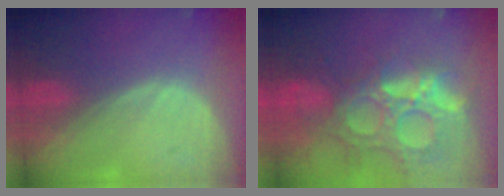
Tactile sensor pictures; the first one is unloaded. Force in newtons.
{"total": 14.8, "press": 12.3, "slide": 8.2}